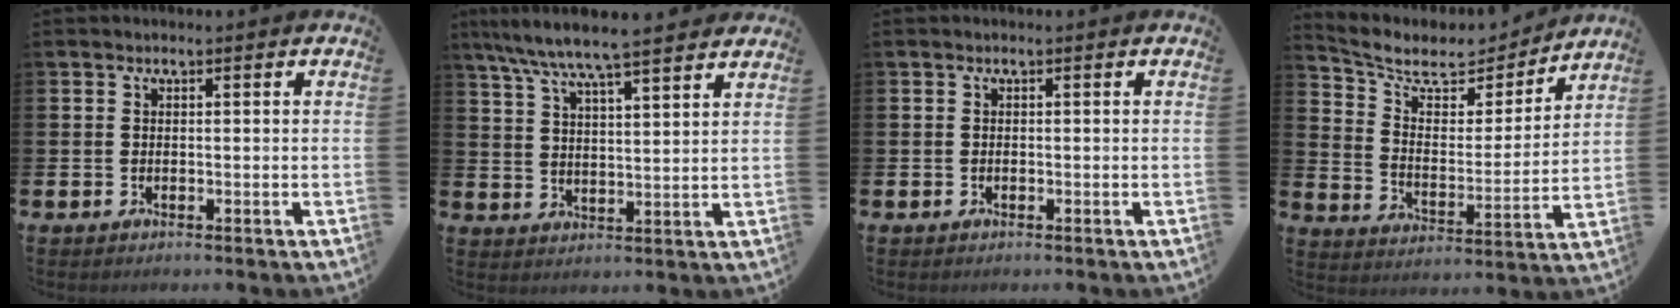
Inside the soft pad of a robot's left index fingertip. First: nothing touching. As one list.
[{"total": 7.6, "force": [7.2, 0.3, 2.6], "torque": [-0.077, -0.036, 0.127]}, {"total": 0.0}, {"total": 7.4, "force": [6.4, 3.1, 2.1], "torque": [-0.072, -0.048, 0.105]}]